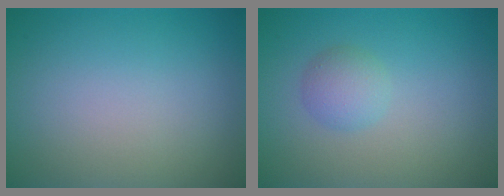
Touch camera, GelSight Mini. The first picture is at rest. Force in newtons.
{"total": 1.9, "press": 1.9, "slide": 0.0}